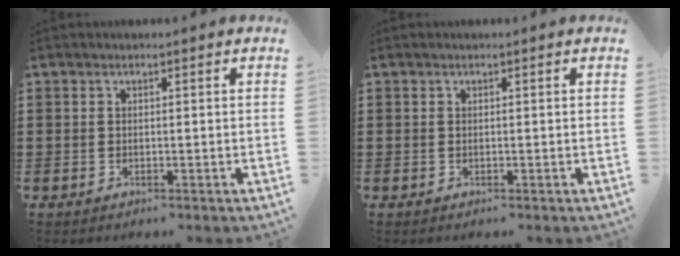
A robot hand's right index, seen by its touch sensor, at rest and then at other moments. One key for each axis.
{"total": 0.0}